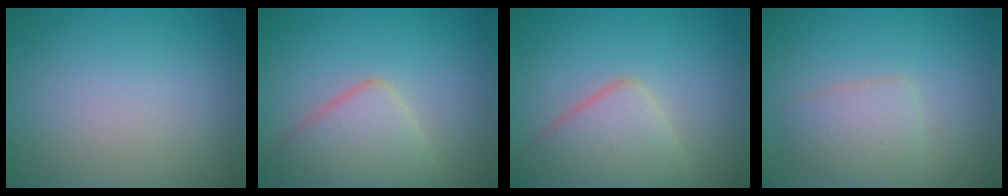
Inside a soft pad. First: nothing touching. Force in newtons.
{"total": 5.2, "press": 5.2, "slide": 0.3}
{"total": 5.2, "press": 5.2, "slide": 0.3}
{"total": 2.5, "press": 2.5, "slide": 0.0}